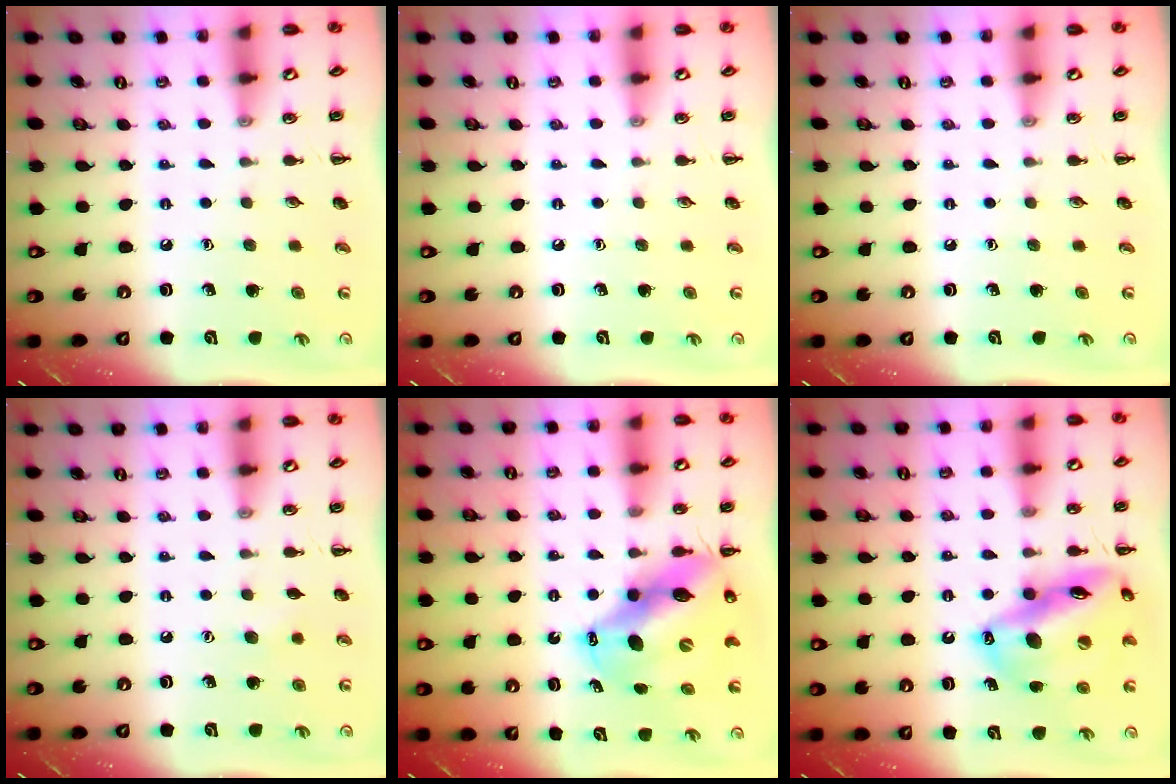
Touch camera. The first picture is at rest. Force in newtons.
{"total": 0.0}
{"total": 0.0}
{"total": 4.4, "press": 4.2, "slide": 1.1}
{"total": 13.8, "press": 13.2, "slide": 4.0}
{"total": 19.1, "press": 18.5, "slide": 4.6}